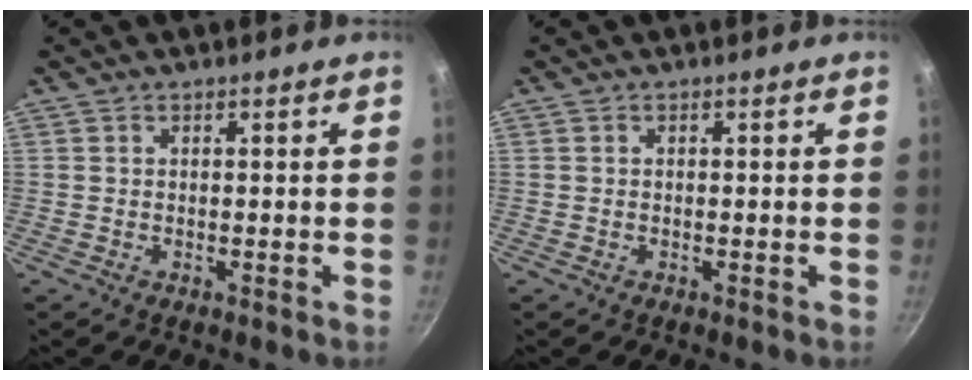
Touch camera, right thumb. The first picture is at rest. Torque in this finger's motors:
{"motor_torque": [-0.06, 0.31, -0.44, 0.37, -0.01]}